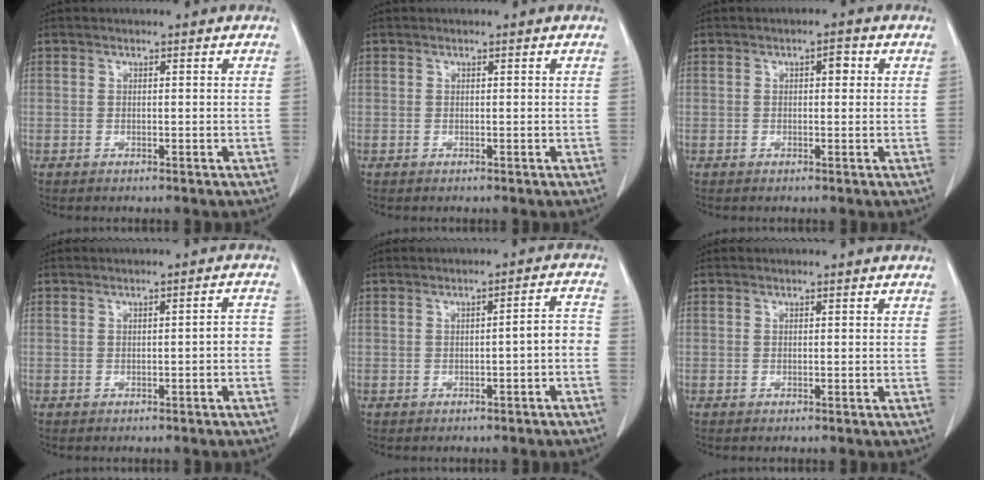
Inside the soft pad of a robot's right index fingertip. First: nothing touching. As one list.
[{"total": 0.0}, {"total": 2.0, "force": [0.5, 0.9, 1.7], "torque": [-0.022, 0.010, 0.007]}, {"total": 2.0, "force": [-0.6, 0.5, 1.8], "torque": [-0.020, 0.006, -0.007]}, {"total": 3.6, "force": [-1.2, 0.6, 3.3], "torque": [-0.037, 0.016, -0.017]}, {"total": 0.0}]